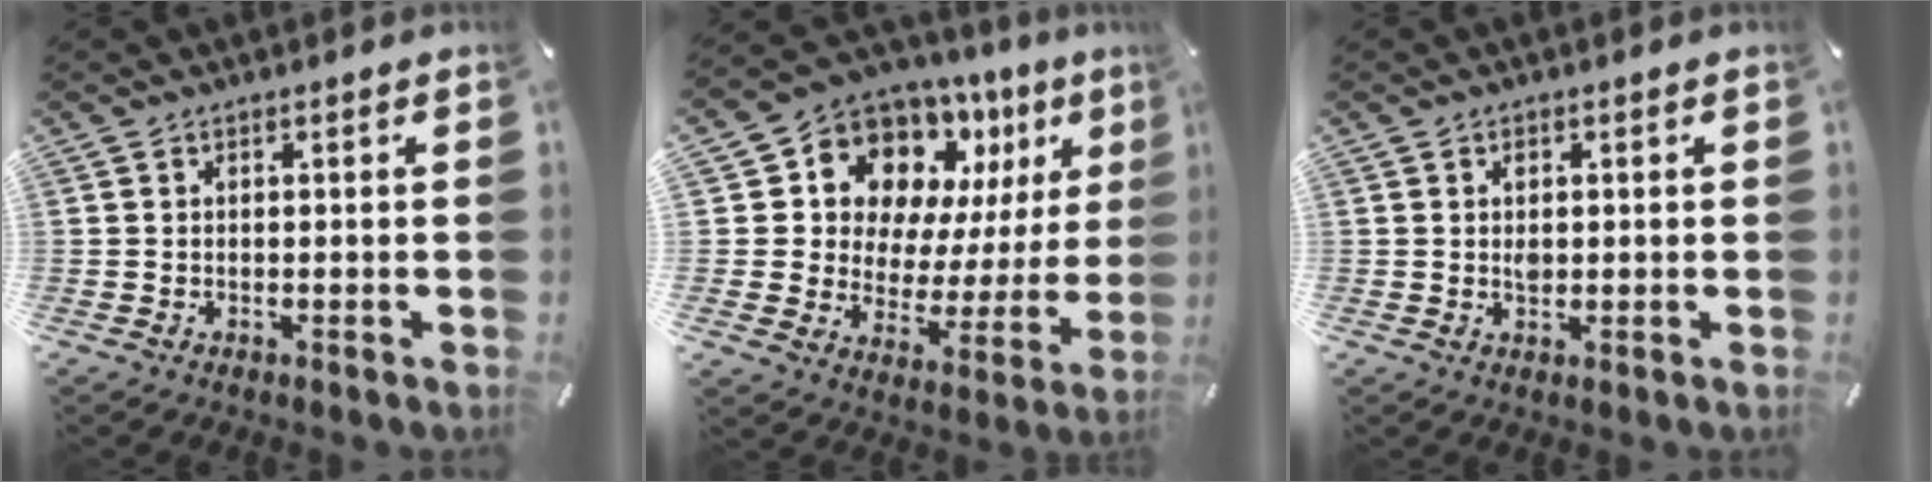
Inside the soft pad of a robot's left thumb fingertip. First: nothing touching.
{"total": 11.9, "force": [8.2, 8.1, 2.9], "torque": [-0.054, -0.083, 0.151]}
{"total": 1.8, "force": [0.2, 1.3, 1.2], "torque": [-0.019, 0.001, 0.002]}